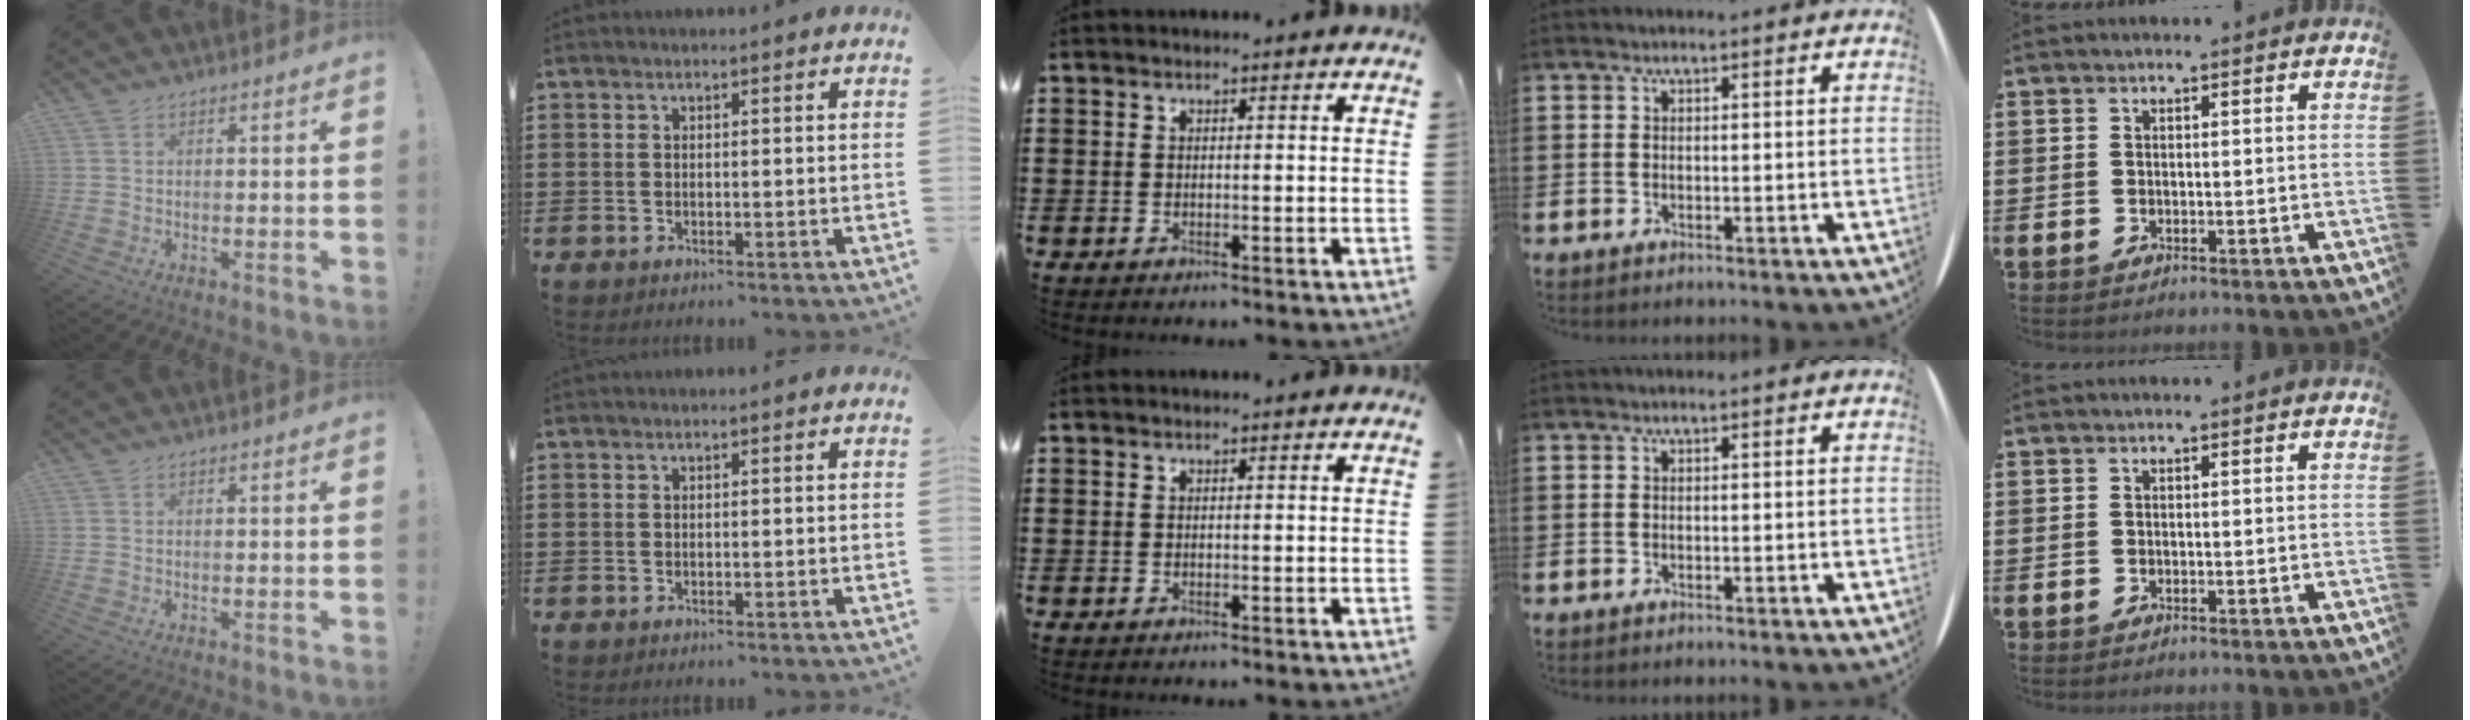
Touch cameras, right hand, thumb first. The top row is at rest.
{}